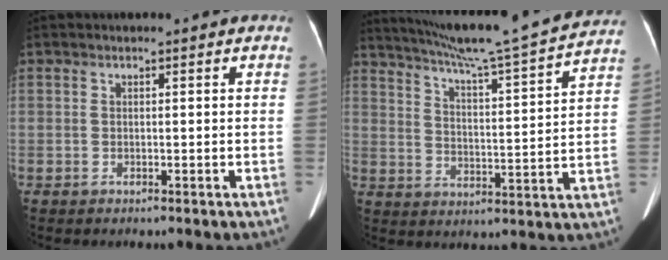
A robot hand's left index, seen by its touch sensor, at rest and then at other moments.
{"total": 21.5, "force": [19.3, -1.1, 9.5], "torque": [-0.162, -0.023, 0.267]}